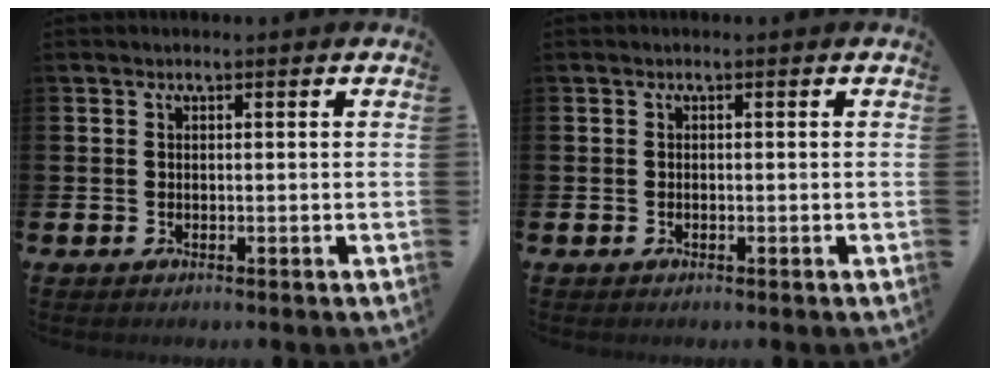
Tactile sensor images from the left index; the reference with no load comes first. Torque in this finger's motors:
{"motor_torque": [-0.13, 0.06, -0.05, -0.01]}